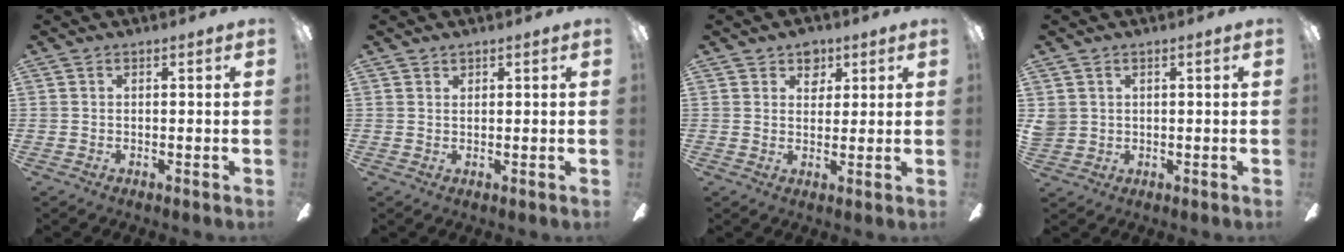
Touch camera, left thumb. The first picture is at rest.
{"total": 1.0, "force": [0.9, 0.4, 0.0], "torque": [-0.001, -0.001, 0.017]}
{"total": 5.1, "force": [3.5, 3.4, 1.6], "torque": [-0.011, -0.011, 0.059]}
{"total": 2.9, "force": [1.2, 2.6, 0.4], "torque": [-0.013, 0.006, 0.024]}